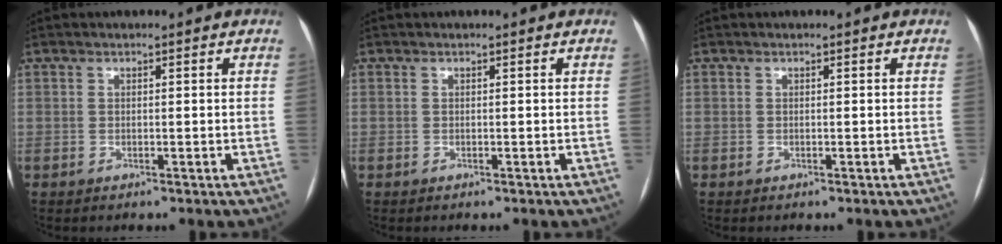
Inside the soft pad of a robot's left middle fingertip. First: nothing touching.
{"total": 0.0}
{"total": 0.0}